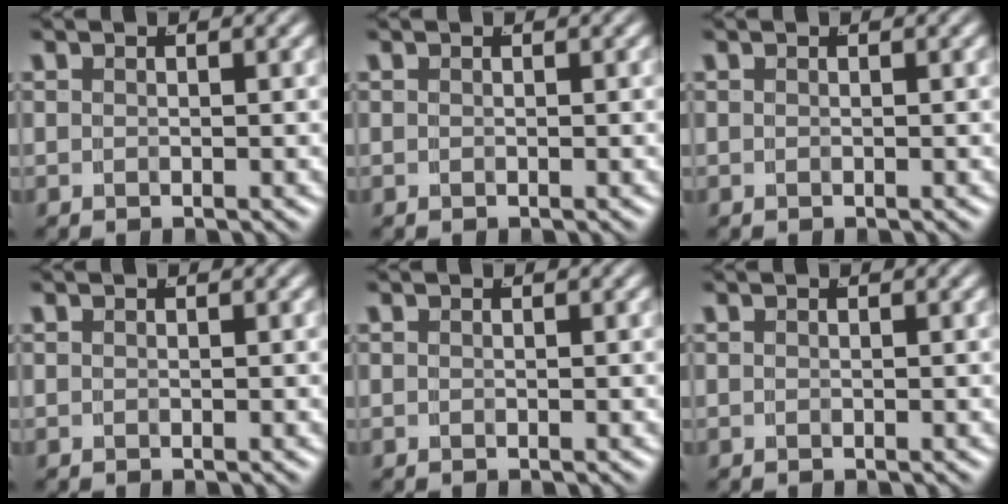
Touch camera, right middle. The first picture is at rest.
{"total": 0.0}
{"total": 0.0}
{"total": 0.0}
{"total": 0.0}
{"total": 0.0}